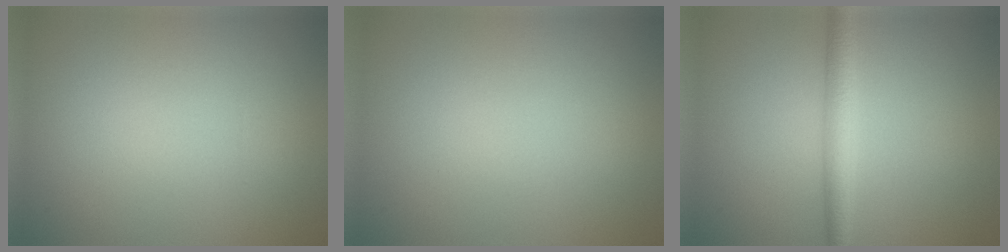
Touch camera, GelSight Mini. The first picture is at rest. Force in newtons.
{"total": 0.0}
{"total": 2.9, "press": 2.9, "slide": 0.1}